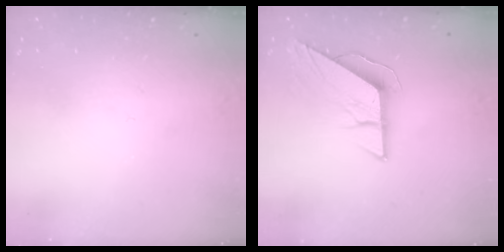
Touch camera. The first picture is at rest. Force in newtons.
{"total": 8.3, "press": 8.3, "slide": 0.7}